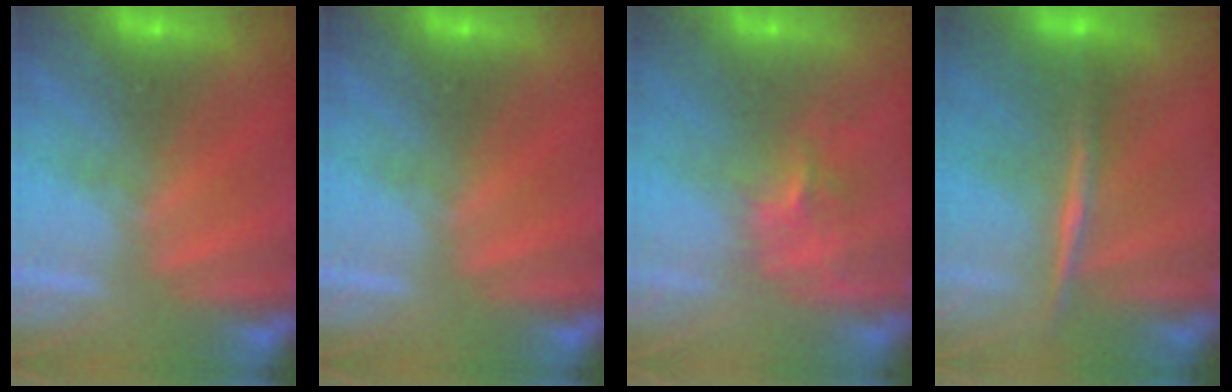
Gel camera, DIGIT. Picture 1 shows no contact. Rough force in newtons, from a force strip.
{"total": 0.0}
{"total": 2.6}
{"total": 1.9}